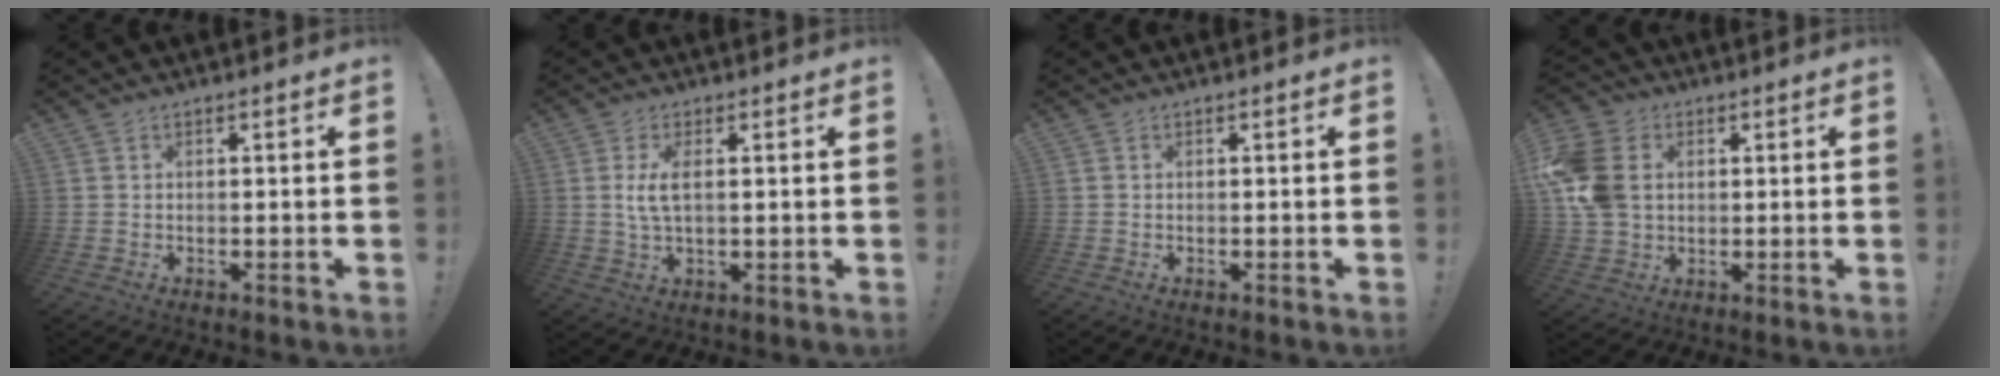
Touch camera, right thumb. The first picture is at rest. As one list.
[{"total": 5.5, "force": [0.9, 2.3, 5.0], "torque": [-0.092, -0.009, 0.011]}, {"total": 0.0}, {"total": 14.1, "force": [2.2, 10.8, 8.8], "torque": [-0.177, 0.001, 0.044]}]